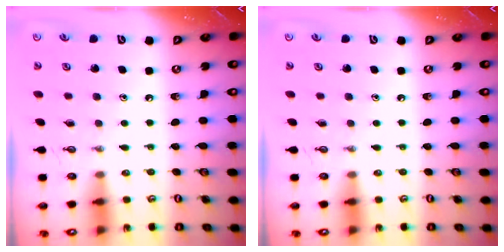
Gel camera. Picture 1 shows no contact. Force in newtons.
{"total": 0.0}